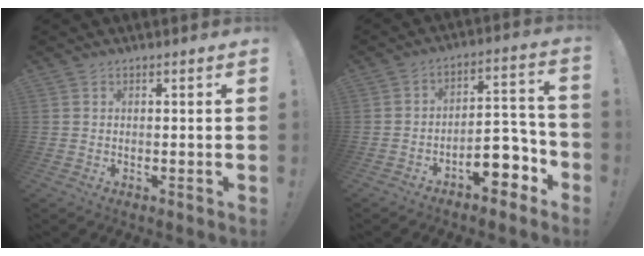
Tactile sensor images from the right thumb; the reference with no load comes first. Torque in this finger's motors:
{"motor_torque": [2.02, 0.68, 0.94, -1.04, 0.00]}